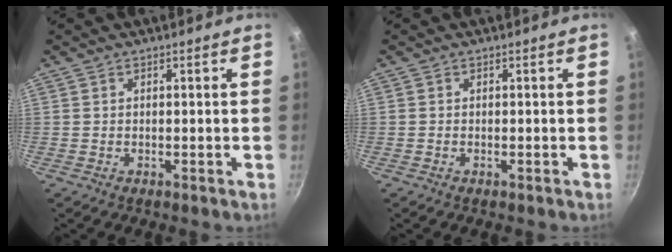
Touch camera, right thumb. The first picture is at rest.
{"total": 0.0}